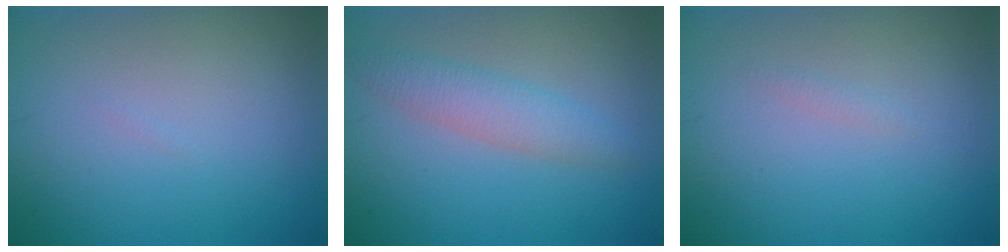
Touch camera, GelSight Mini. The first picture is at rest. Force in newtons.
{"total": 3.0, "press": 3.0, "slide": 0.0}
{"total": 0.5, "press": 0.5, "slide": 0.0}